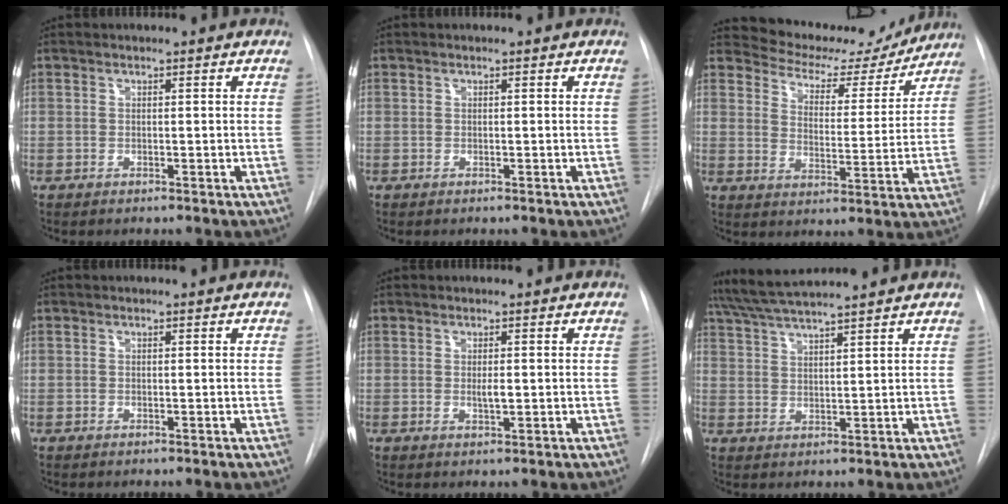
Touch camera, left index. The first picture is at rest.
{"total": 0.0}
{"total": 13.3, "force": [12.5, 4.0, 2.2], "torque": [-0.022, -0.015, 0.164]}
{"total": 0.0}
{"total": 1.2, "force": [-0.1, 0.4, 1.2], "torque": [-0.023, -0.006, -0.002]}
{"total": 9.4, "force": [8.4, -1.2, 3.9], "torque": [-0.076, 0.017, 0.145]}